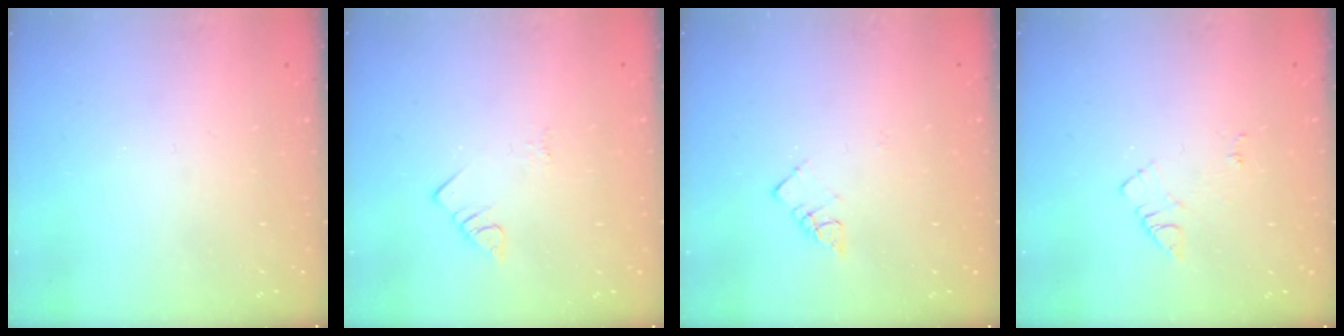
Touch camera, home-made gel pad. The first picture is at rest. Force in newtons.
{"total": 2.8, "press": 2.8, "slide": 0.4}
{"total": 3.6, "press": 3.5, "slide": 0.4}
{"total": 6.2, "press": 6.2, "slide": 0.8}